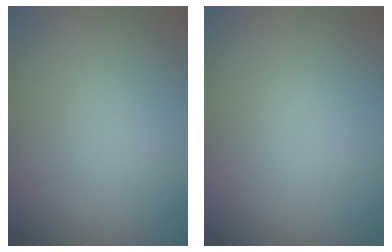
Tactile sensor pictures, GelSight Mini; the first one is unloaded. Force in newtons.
{"total": 0.0}